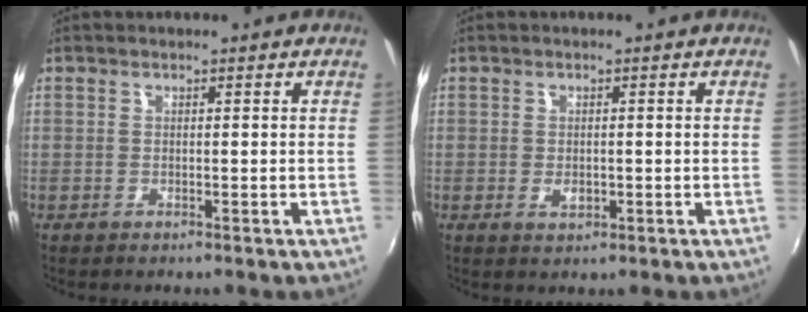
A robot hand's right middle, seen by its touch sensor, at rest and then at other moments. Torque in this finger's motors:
{"motor_torque": [0.36, -0.20, 0.10, 0.00]}